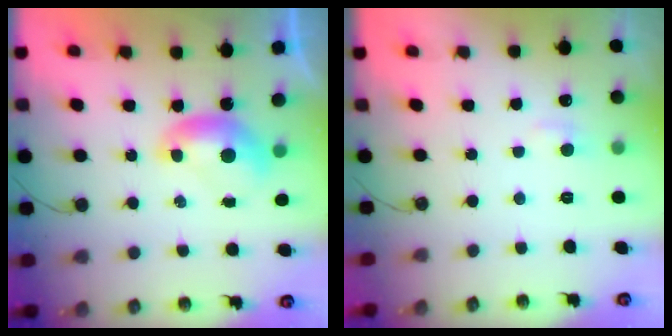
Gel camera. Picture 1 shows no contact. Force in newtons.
{"total": 1.3, "press": 1.1, "slide": 0.6}